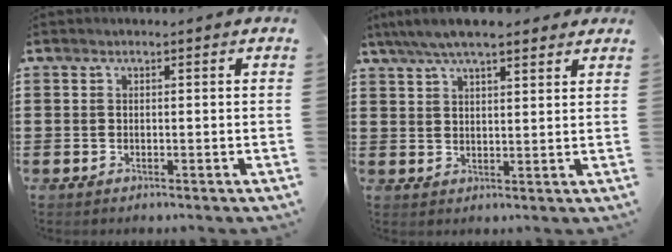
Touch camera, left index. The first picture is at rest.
{"total": 6.0, "force": [4.8, 1.3, 3.2], "torque": [-0.074, -0.003, 0.088]}